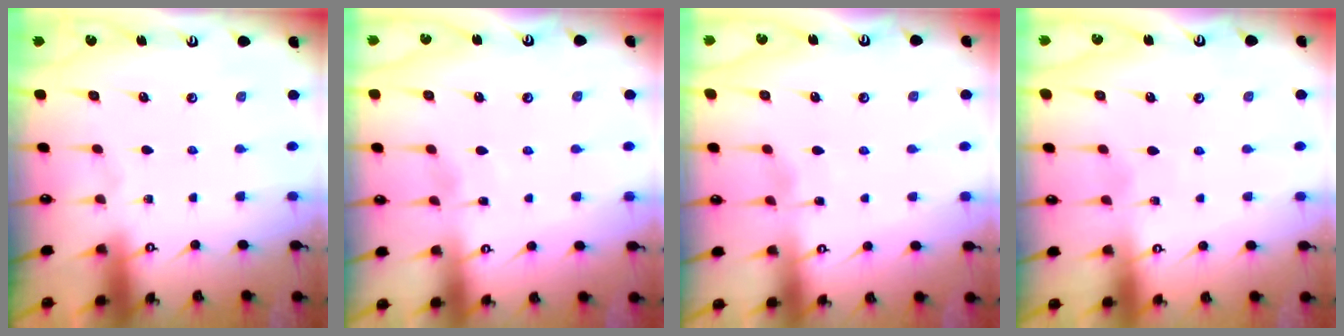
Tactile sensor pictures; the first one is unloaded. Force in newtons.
{"total": 3.3, "press": 3.3, "slide": 0.4}
{"total": 4.2, "press": 4.1, "slide": 0.4}
{"total": 4.9, "press": 4.9, "slide": 0.6}